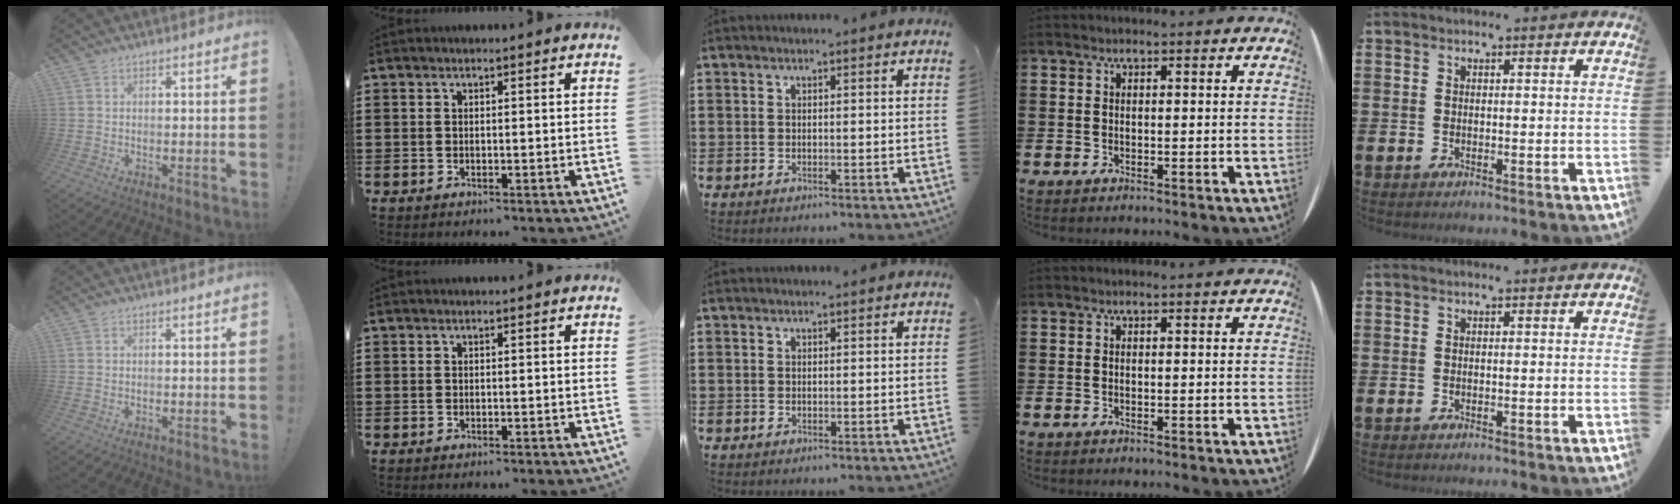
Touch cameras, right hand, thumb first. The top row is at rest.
{}